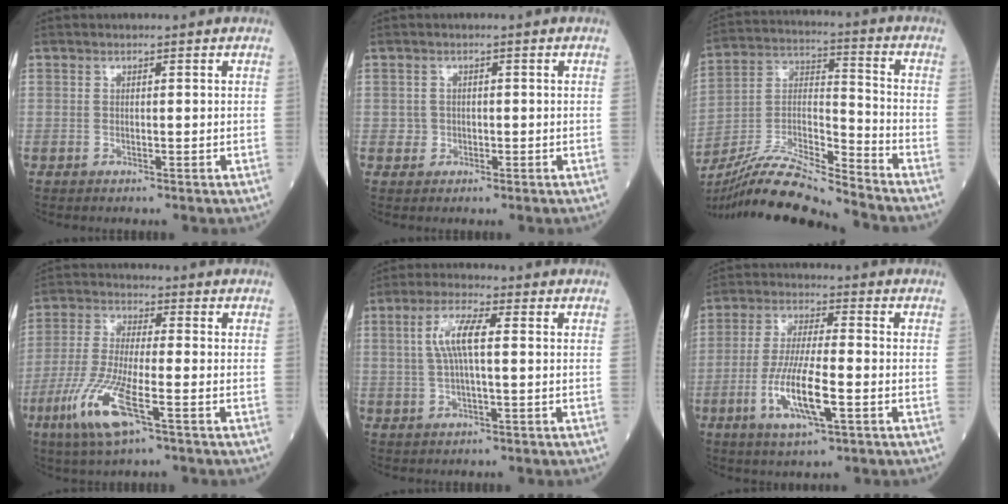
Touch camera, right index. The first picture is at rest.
{"total": 1.2, "force": [-0.2, 1.2, 0.1], "torque": [0.003, 0.005, -0.004]}
{"total": 15.3, "force": [-14.3, -0.7, 5.5], "torque": [-0.105, 0.009, -0.266]}
{"total": 10.6, "force": [-4.8, 1.4, 9.4], "torque": [-0.203, -0.023, -0.094]}
{"total": 6.1, "force": [1.0, 1.0, 5.9], "torque": [-0.126, 0.010, 0.020]}
{"total": 10.2, "force": [-3.3, 1.7, 9.5], "torque": [-0.187, -0.008, -0.062]}